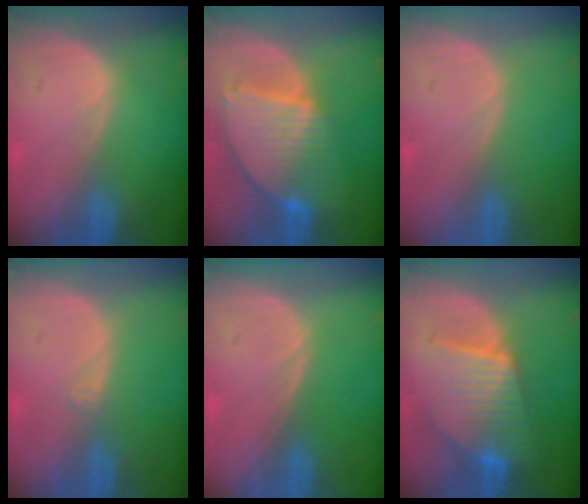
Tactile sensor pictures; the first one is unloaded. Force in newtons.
{"total": 9.2, "press": 7.8, "slide": 4.8}
{"total": 0.0}
{"total": 0.9, "press": 0.7, "slide": 0.6}
{"total": 0.0}
{"total": 8.9, "press": 8.9, "slide": 0.5}